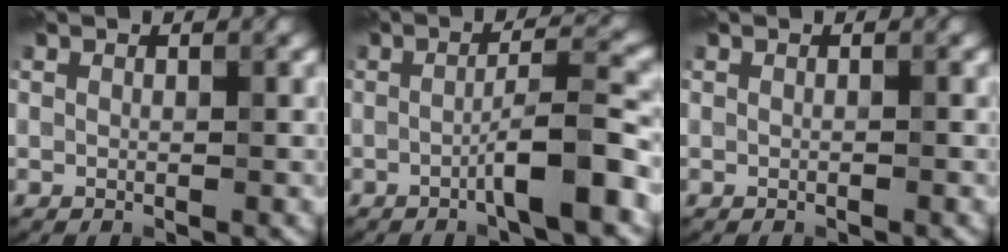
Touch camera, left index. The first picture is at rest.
{"total": 4.9, "force": [-1.8, 0.5, 4.6], "torque": [-0.069, 0.018, -0.040]}
{"total": 0.0}